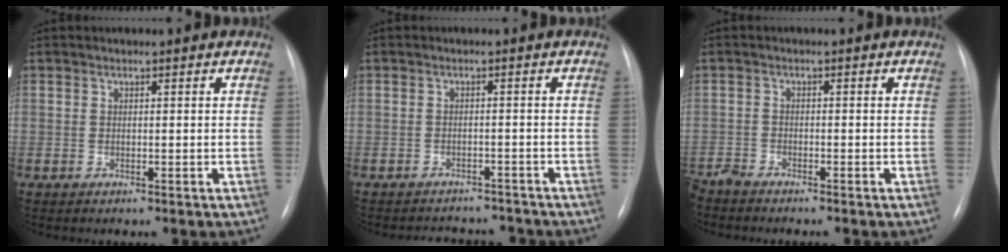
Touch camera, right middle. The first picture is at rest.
{"total": 6.7, "force": [-6.4, 1.9, 0.4], "torque": [-0.002, 0.012, -0.075]}
{"total": 3.0, "force": [-2.9, 0.0, 0.6], "torque": [-0.008, -0.011, -0.054]}